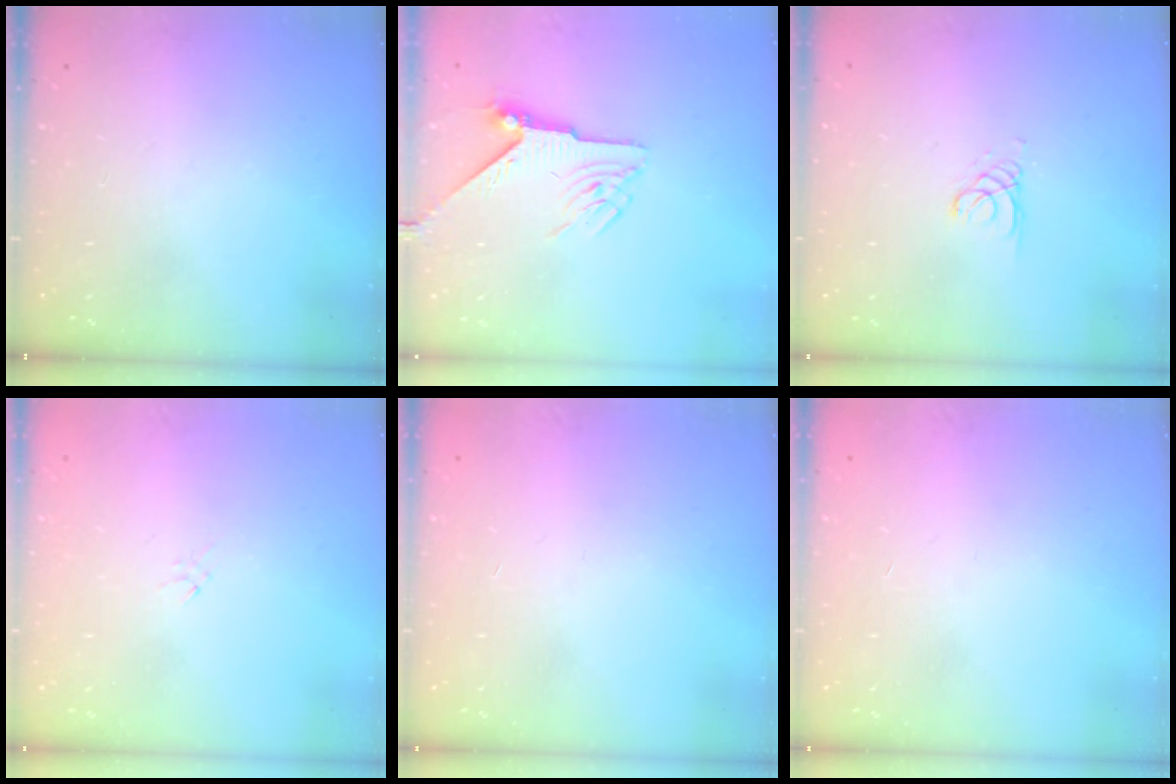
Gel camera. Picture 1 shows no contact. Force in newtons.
{"total": 6.0, "press": 6.0, "slide": 0.4}
{"total": 1.3, "press": 1.3, "slide": 0.1}
{"total": 0.0}
{"total": 0.9, "press": 0.8, "slide": 0.2}
{"total": 0.9, "press": 0.8, "slide": 0.2}